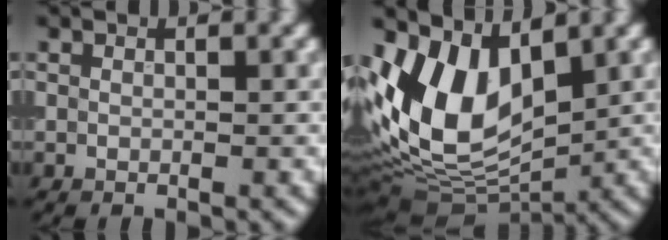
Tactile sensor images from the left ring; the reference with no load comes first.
{"total": 10.6, "force": [1.5, 6.4, 8.3], "torque": [-0.173, -0.005, 0.022]}